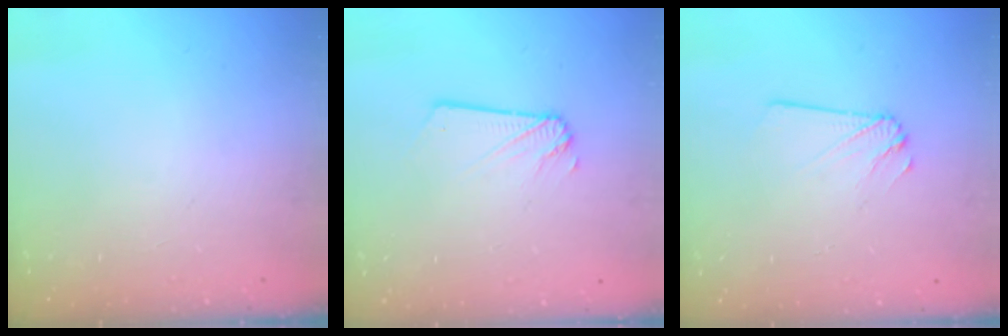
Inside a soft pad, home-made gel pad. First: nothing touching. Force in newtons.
{"total": 1.9, "press": 1.9, "slide": 0.3}
{"total": 2.2, "press": 2.2, "slide": 0.1}